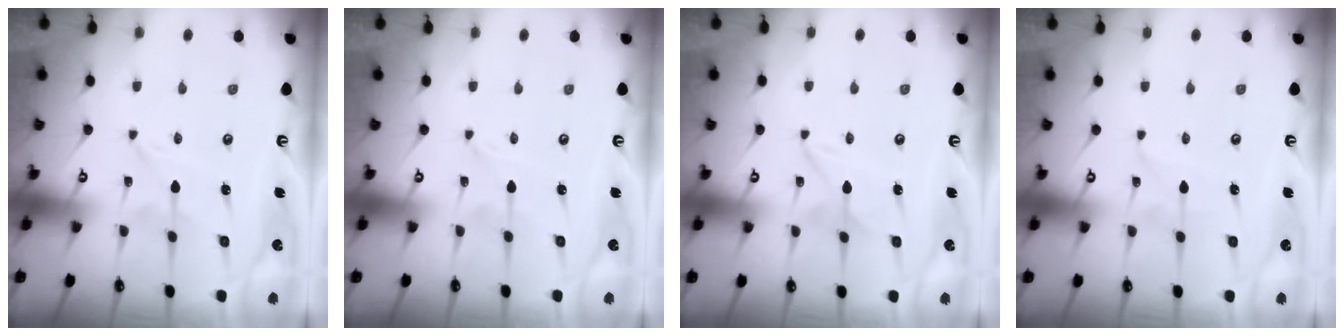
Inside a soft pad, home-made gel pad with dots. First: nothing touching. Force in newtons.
{"total": 0.0}
{"total": 2.5, "press": 2.5, "slide": 0.4}
{"total": 1.2, "press": 1.2, "slide": 0.1}